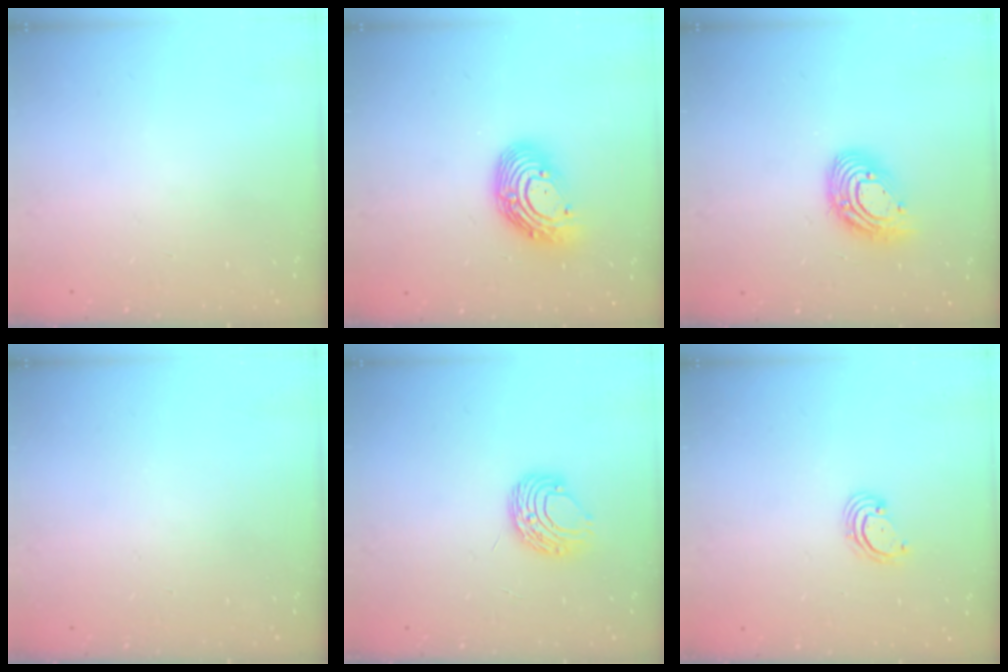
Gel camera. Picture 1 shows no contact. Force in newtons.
{"total": 13.2, "press": 13.1, "slide": 1.3}
{"total": 13.9, "press": 13.9, "slide": 1.2}
{"total": 0.0}
{"total": 8.1, "press": 8.1, "slide": 0.5}
{"total": 2.7, "press": 2.7, "slide": 0.7}